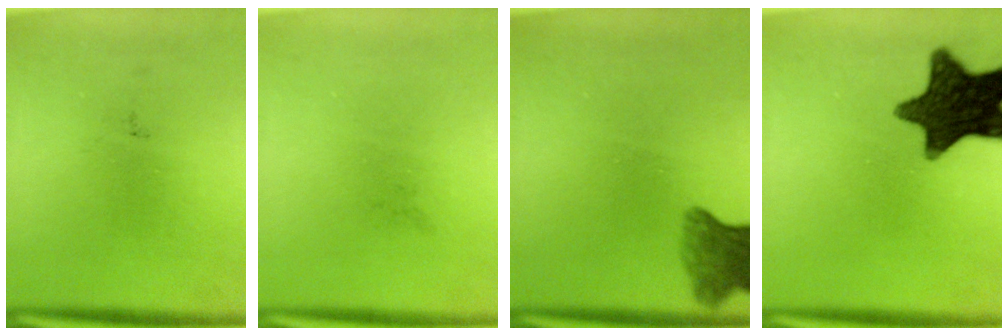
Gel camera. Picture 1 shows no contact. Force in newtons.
{"total": 0.0}
{"total": 5.9}
{"total": 14.1}